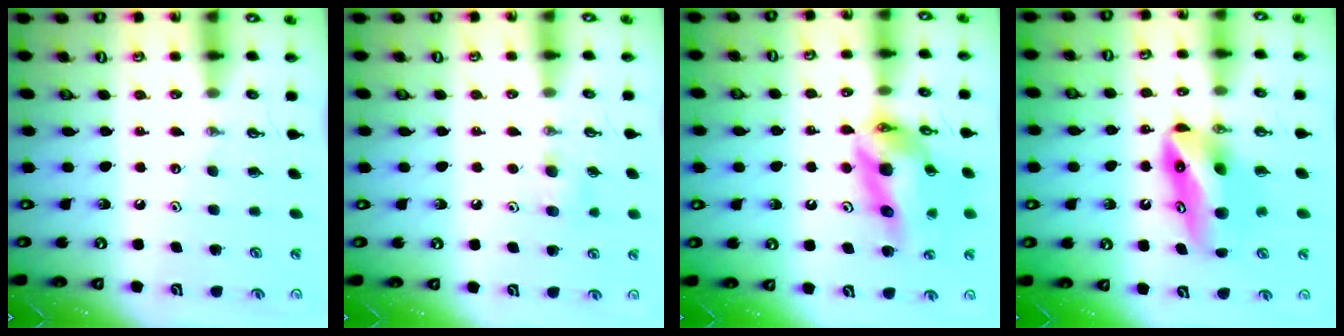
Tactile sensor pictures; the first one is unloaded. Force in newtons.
{"total": 6.0, "press": 5.8, "slide": 1.4}
{"total": 16.2, "press": 16.1, "slide": 1.7}
{"total": 10.8, "press": 8.9, "slide": 6.2}